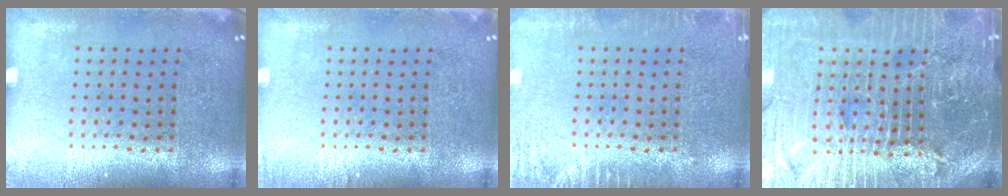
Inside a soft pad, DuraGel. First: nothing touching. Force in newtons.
{"total": 0.6, "press": 0.6, "slide": 0.1}
{"total": 2.1, "press": 2.1, "slide": 0.4}
{"total": 5.9, "press": 5.3, "slide": 2.6}